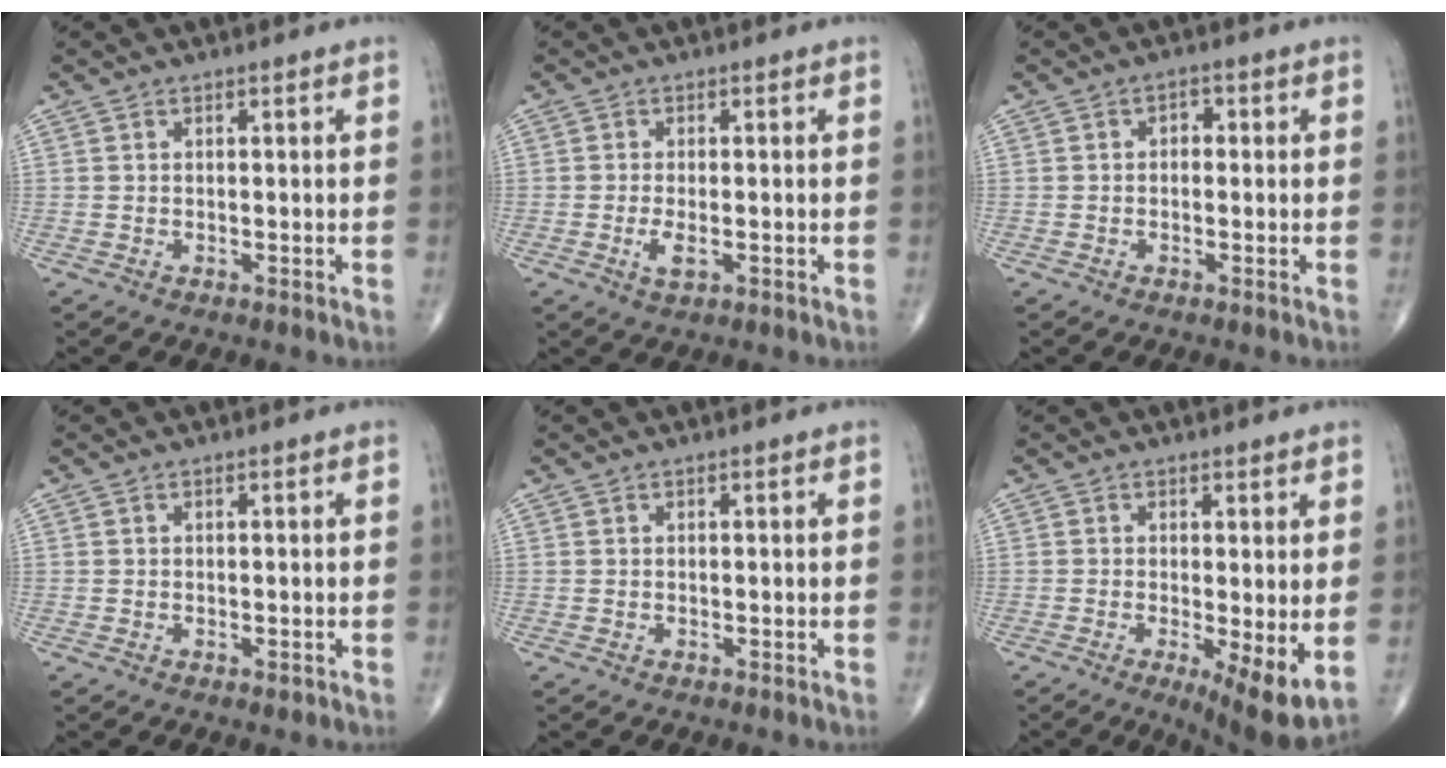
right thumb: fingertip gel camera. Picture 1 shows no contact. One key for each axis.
{"total": 3.0, "fx": -0.8, "fy": 1.1, "fz": 2.6, "tx": -0.056, "ty": -0.006, "tz": -0.015}
{"total": 1.9, "fx": 0.1, "fy": 1.3, "fz": 1.3, "tx": -0.009, "ty": 0.008, "tz": -0.005}
{"total": 0.7, "fx": -0.2, "fy": 0.4, "fz": 0.6, "tx": -0.008, "ty": -0.002, "tz": -0.001}
{"total": 0.0}
{"total": 8.5, "fx": -1.2, "fy": 2.4, "fz": 8.1, "tx": -0.125, "ty": -0.026, "tz": -0.015}